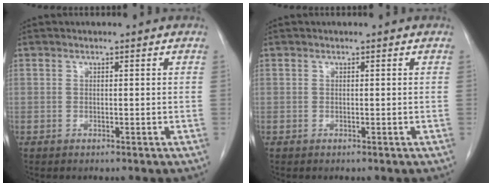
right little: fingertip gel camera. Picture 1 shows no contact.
{"total": 0.0}